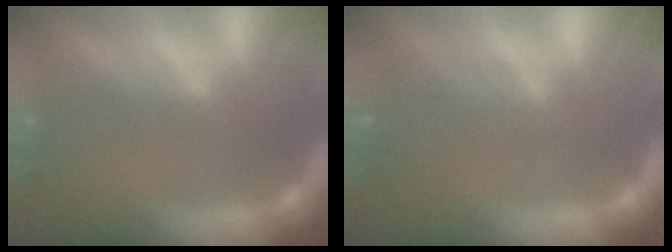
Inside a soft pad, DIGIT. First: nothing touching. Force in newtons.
{"total": 3.6}